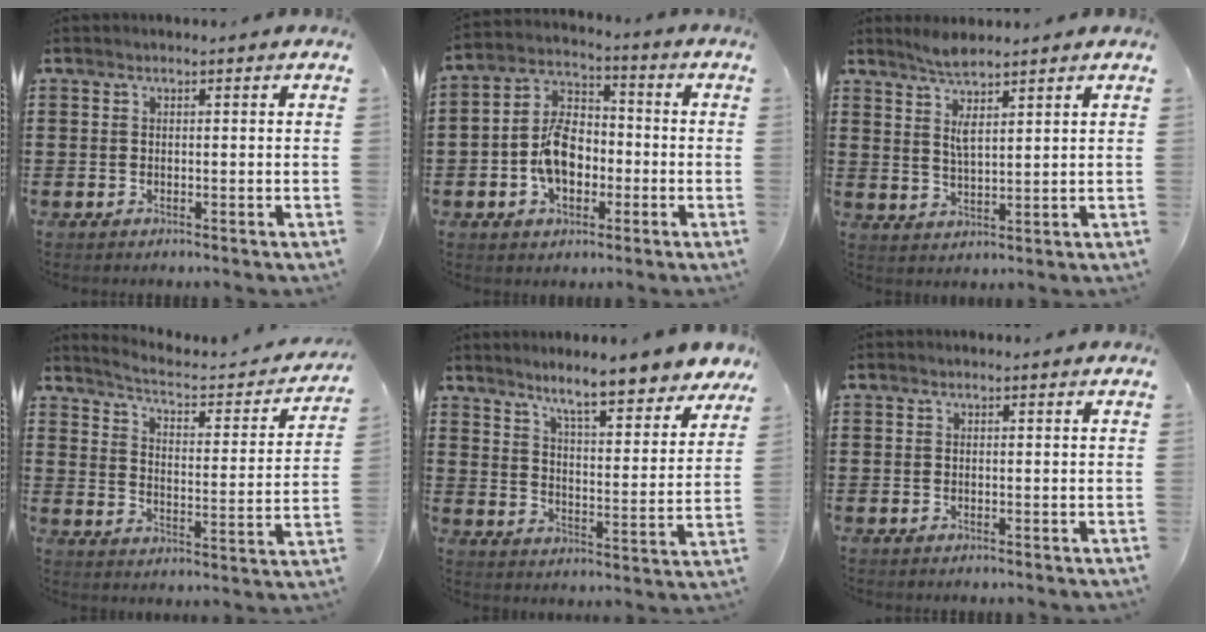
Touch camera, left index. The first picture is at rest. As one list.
[{"total": 8.8, "force": [-2.3, 5.8, 6.2], "torque": [-0.147, 0.012, -0.048]}, {"total": 4.4, "force": [3.1, 0.9, 3.0], "torque": [-0.066, 0.002, 0.055]}, {"total": 3.6, "force": [3.2, 0.3, 1.6], "torque": [-0.053, -0.029, 0.043]}, {"total": 7.7, "force": [7.0, -0.3, 3.2], "torque": [-0.081, -0.048, 0.117]}, {"total": 0.0}]